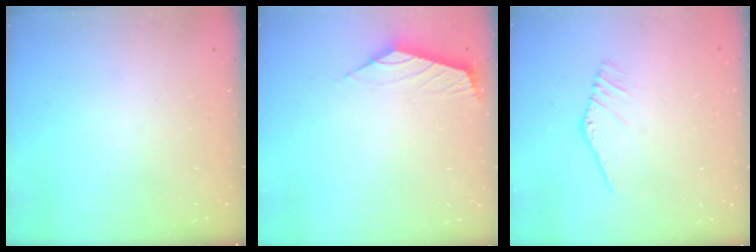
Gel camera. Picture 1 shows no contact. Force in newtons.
{"total": 2.4, "press": 2.3, "slide": 0.6}
{"total": 2.0, "press": 2.0, "slide": 0.2}